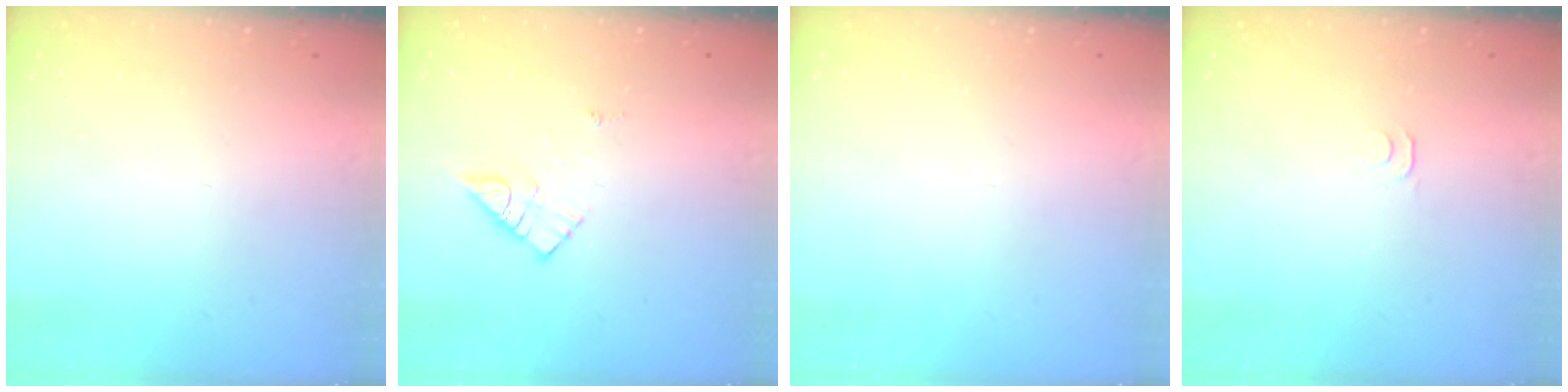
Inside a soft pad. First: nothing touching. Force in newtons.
{"total": 9.3, "press": 9.3, "slide": 0.5}
{"total": 0.0}
{"total": 2.8, "press": 2.7, "slide": 0.5}